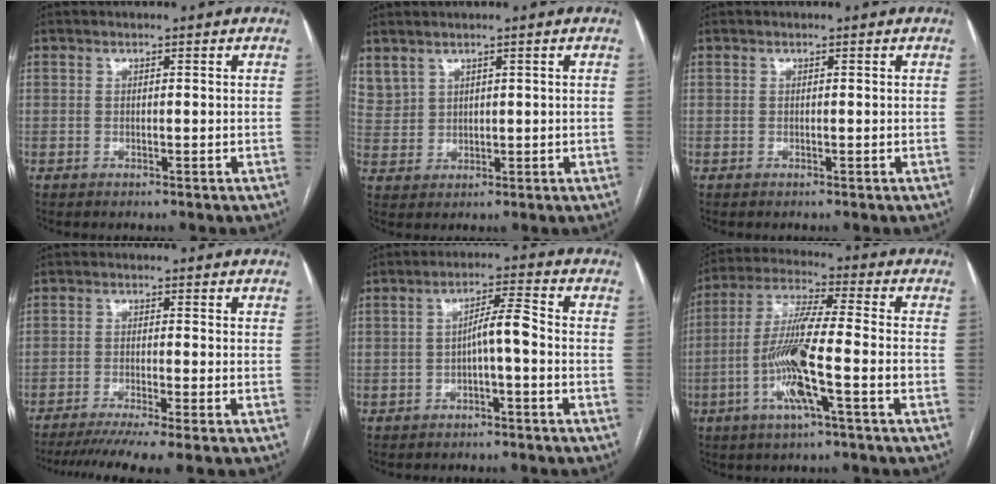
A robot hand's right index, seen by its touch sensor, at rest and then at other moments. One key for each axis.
{"total": 4.9, "fx": 3.5, "fy": 3.1, "fz": 1.5, "tx": -0.041, "ty": 0.011, "tz": 0.087}
{"total": 0.0}
{"total": 9.0, "fx": -7.3, "fy": -1.1, "fz": 5.2, "tx": -0.066, "ty": -0.021, "tz": -0.113}
{"total": 4.5, "fx": -1.1, "fy": 0.4, "fz": 4.3, "tx": -0.069, "ty": 0.017, "tz": -0.016}
{"total": 12.2, "fx": -3.8, "fy": 0.5, "fz": 11.6, "tx": -0.233, "ty": -0.001, "tz": -0.077}